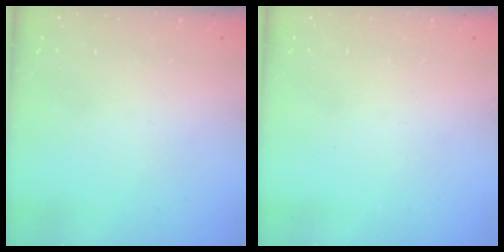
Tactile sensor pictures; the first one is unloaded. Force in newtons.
{"total": 0.0}